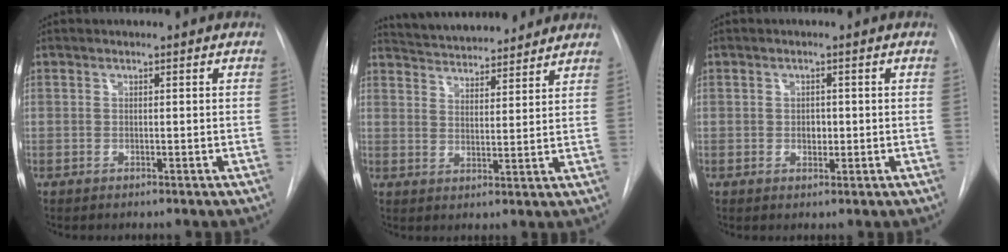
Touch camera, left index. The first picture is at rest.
{"total": 10.5, "force": [10.0, 1.7, 2.6], "torque": [-0.045, 0.022, 0.153]}
{"total": 1.7, "force": [-0.1, 1.3, 1.2], "torque": [-0.017, 0.002, 0.000]}